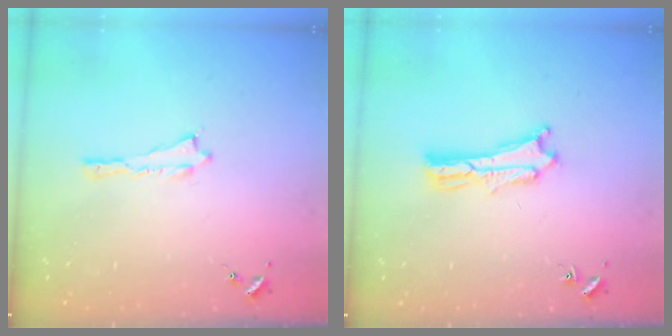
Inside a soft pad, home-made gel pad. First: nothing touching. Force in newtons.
{"total": 2.5, "press": 2.5, "slide": 0.1}